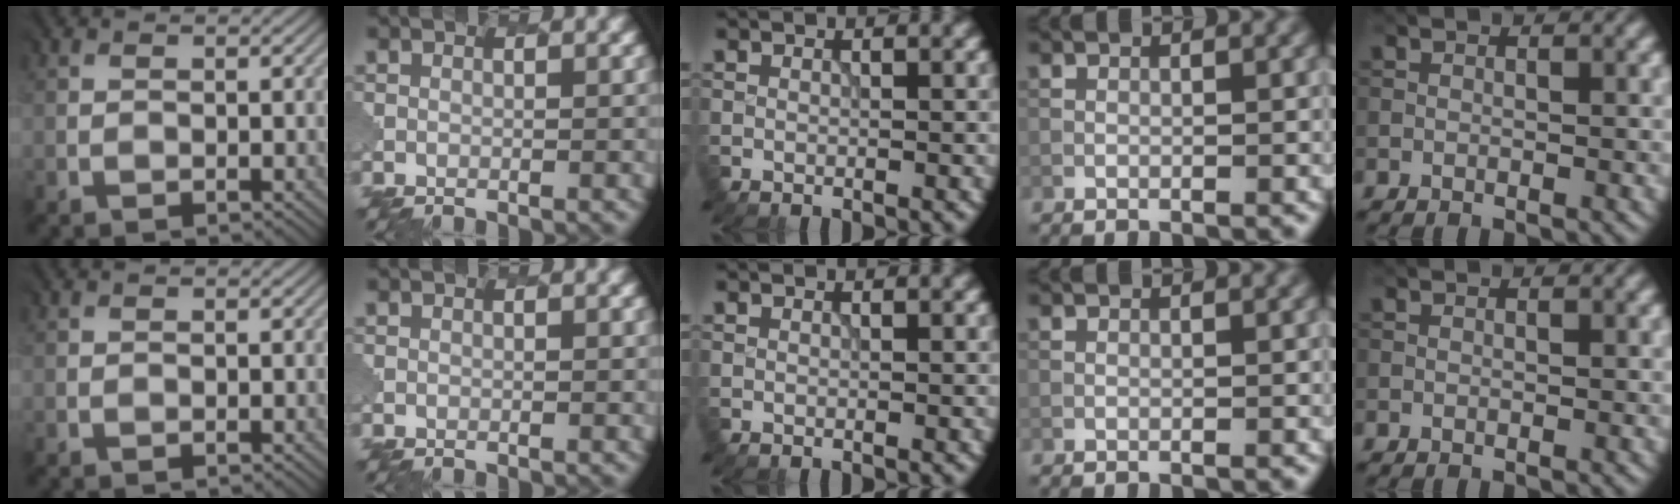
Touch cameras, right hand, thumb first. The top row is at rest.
{}